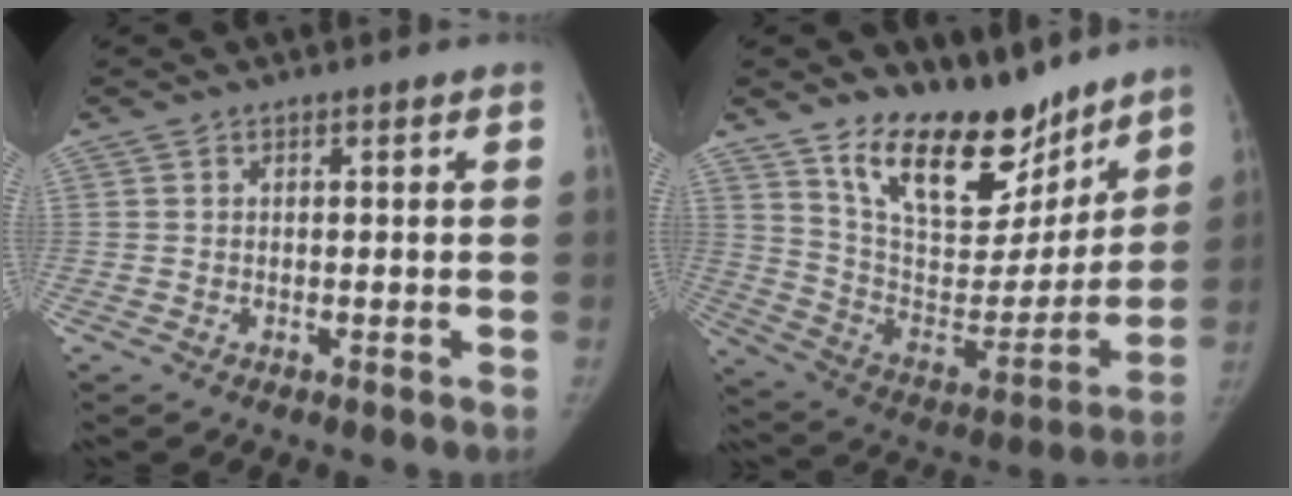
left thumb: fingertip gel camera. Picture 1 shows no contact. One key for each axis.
{"total": 21.7, "fx": 15.9, "fy": 10.0, "fz": 10.9, "tx": -0.122, "ty": -0.099, "tz": 0.271}